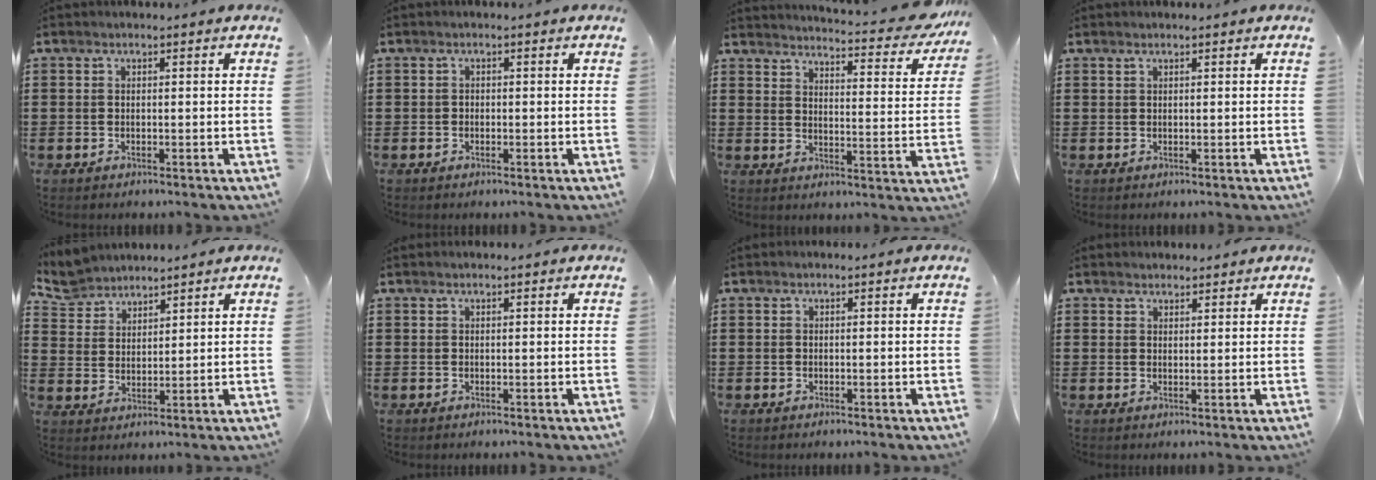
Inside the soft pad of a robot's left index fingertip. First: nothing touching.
{"total": 0.6, "force": [-0.4, 0.4, 0.1], "torque": [-0.004, 0.000, -0.009]}
{"total": 4.2, "force": [3.9, -0.3, 1.6], "torque": [-0.035, -0.038, 0.057]}
{"total": 0.5, "force": [0.4, 0.1, 0.3], "torque": [-0.007, 0.000, 0.009]}
{"total": 4.9, "force": [4.7, 1.4, 0.3], "torque": [-0.028, -0.012, 0.088]}
{"total": 0.0}
{"total": 0.0}
{"total": 1.9, "force": [1.7, 0.6, -0.1], "torque": [-0.003, 0.004, 0.035]}